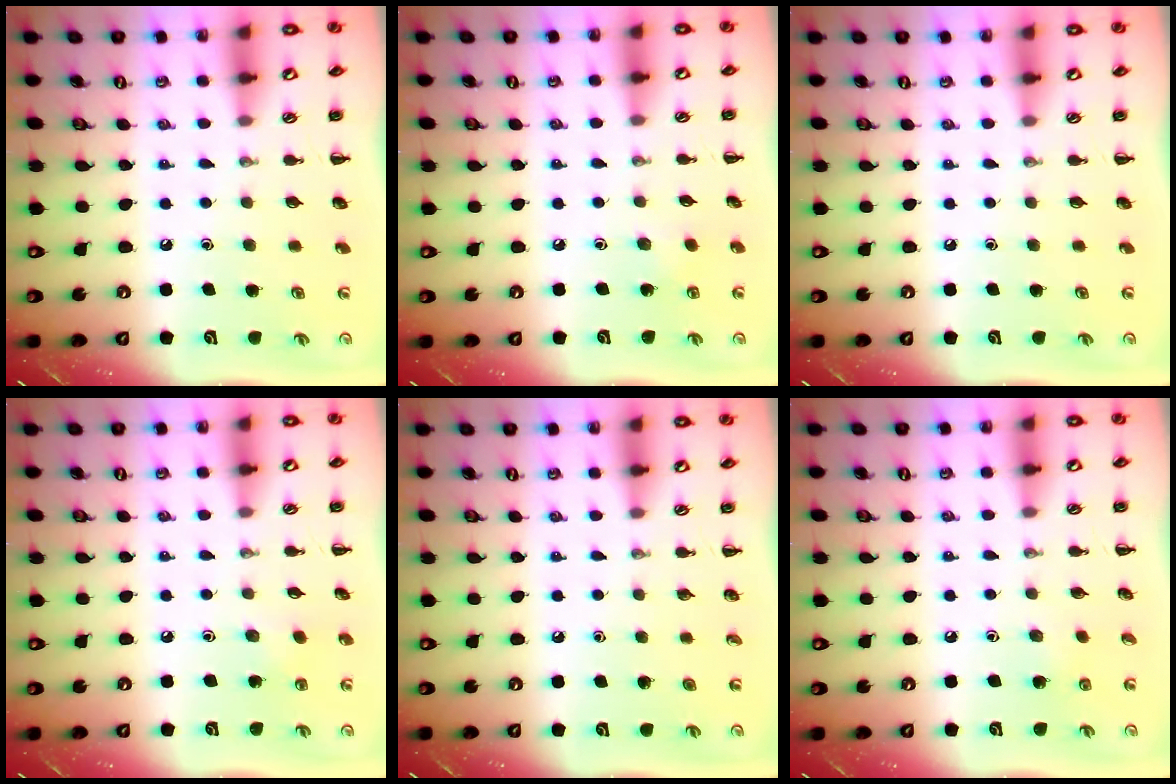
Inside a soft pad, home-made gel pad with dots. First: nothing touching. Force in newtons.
{"total": 2.8, "press": 2.7, "slide": 0.8}
{"total": 0.0}
{"total": 2.3, "press": 2.2, "slide": 0.7}
{"total": 0.0}
{"total": 2.4, "press": 2.2, "slide": 0.9}